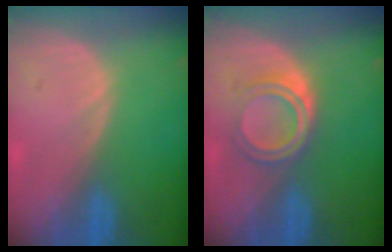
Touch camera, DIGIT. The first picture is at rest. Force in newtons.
{"total": 4.7, "press": 4.3, "slide": 2.1}